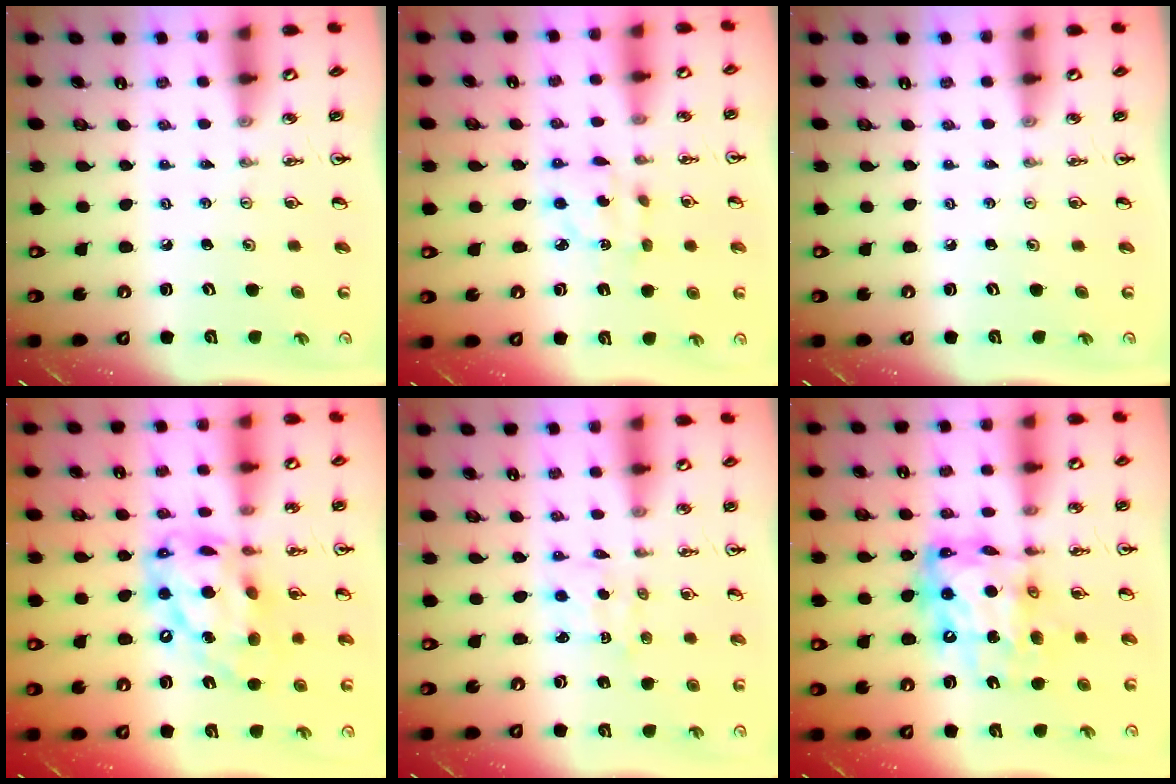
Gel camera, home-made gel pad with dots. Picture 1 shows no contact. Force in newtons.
{"total": 3.3, "press": 3.3, "slide": 0.2}
{"total": 0.0}
{"total": 17.8, "press": 17.7, "slide": 1.6}
{"total": 2.8, "press": 2.8, "slide": 0.4}
{"total": 14.6, "press": 14.5, "slide": 1.3}